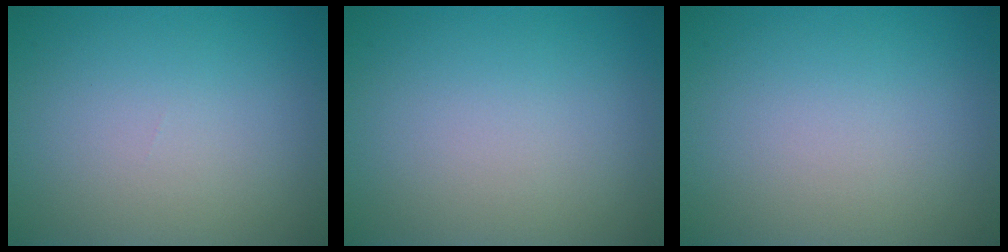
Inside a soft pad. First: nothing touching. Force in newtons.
{"total": 0.0}
{"total": 0.0}